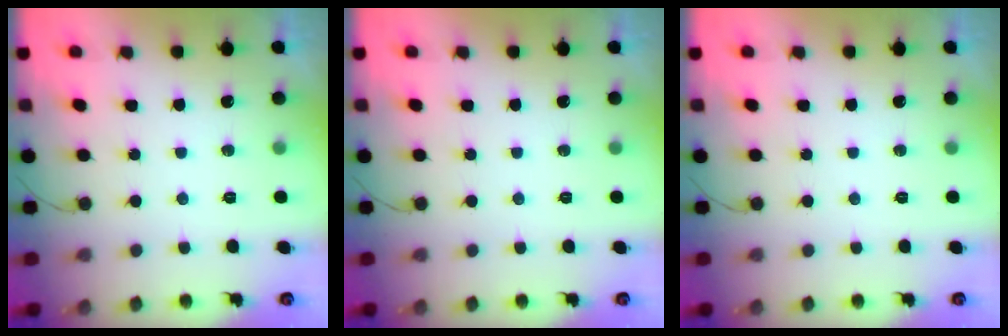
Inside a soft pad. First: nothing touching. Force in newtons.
{"total": 0.0}
{"total": 0.0}